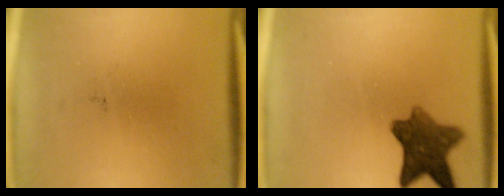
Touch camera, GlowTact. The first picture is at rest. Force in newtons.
{"total": 8.5}